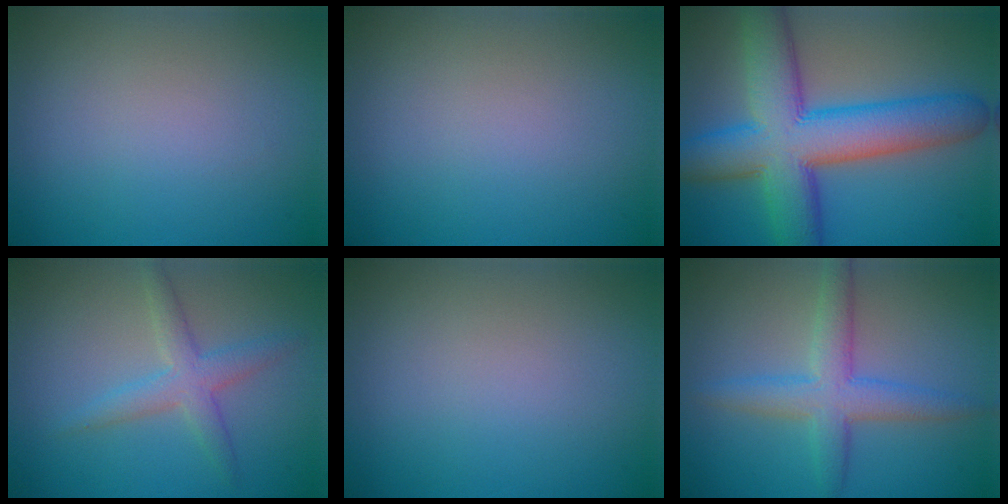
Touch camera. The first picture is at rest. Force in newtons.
{"total": 0.0}
{"total": 11.5, "press": 11.5, "slide": 0.3}
{"total": 2.9, "press": 2.9, "slide": 0.0}
{"total": 0.0}
{"total": 4.4, "press": 4.4, "slide": 0.1}